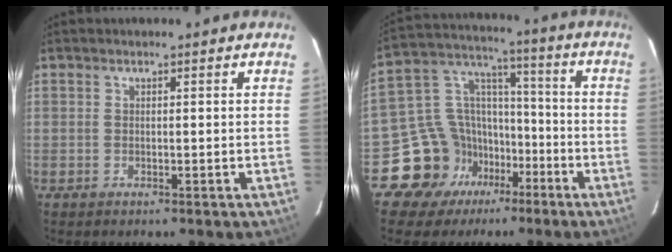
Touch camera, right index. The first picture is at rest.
{"total": 13.5, "force": [-8.1, 10.6, 2.3], "torque": [-0.062, 0.070, -0.134]}